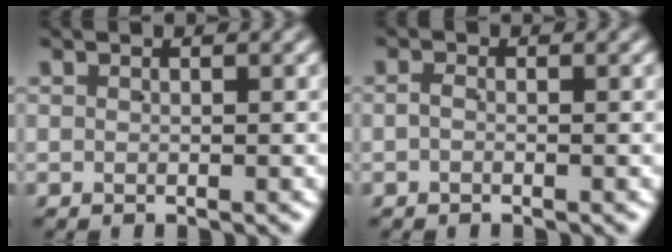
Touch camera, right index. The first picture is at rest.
{"total": 0.5, "force": [-0.4, 0.1, 0.3], "torque": [-0.004, 0.001, -0.010]}